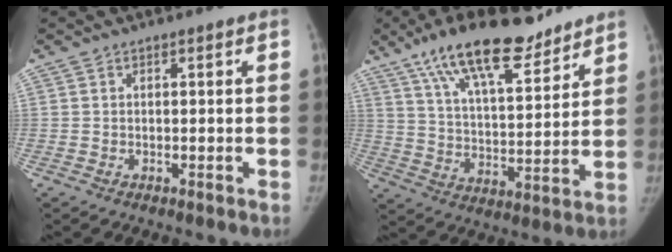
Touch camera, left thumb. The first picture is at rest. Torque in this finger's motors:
{"motor_torque": [1.10, -0.65, 1.44, -1.28, 0.50]}